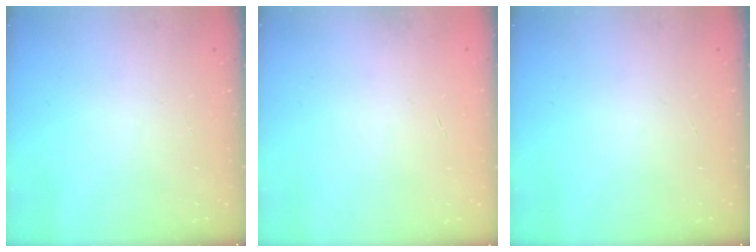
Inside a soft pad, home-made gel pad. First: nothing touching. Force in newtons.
{"total": 0.0}
{"total": 0.0}